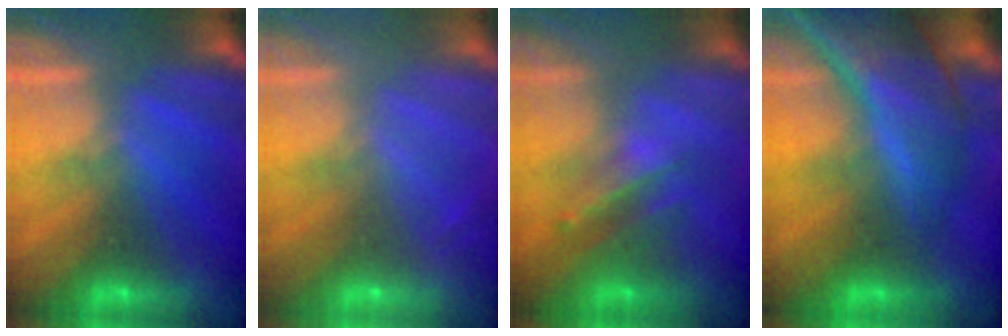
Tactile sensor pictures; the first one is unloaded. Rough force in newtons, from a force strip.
{"total": 2.0}
{"total": 2.4}
{"total": 7.8}